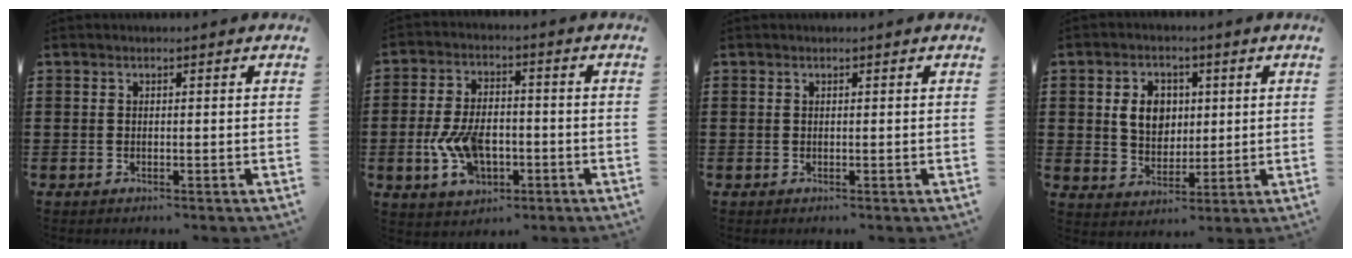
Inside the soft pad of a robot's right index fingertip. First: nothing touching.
{"total": 8.5, "force": [-2.4, 5.2, 6.3], "torque": [-0.150, 0.003, -0.047]}
{"total": 0.0}
{"total": 6.4, "force": [1.2, 5.0, 3.8], "torque": [-0.083, 0.014, 0.018]}